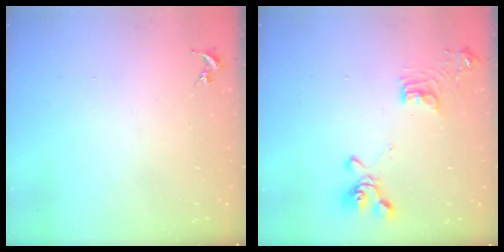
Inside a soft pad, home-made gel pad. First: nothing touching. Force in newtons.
{"total": 14.5, "press": 14.4, "slide": 1.7}